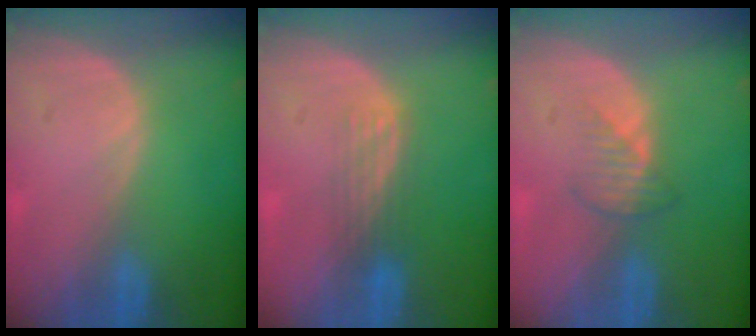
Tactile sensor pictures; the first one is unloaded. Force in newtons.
{"total": 2.9, "press": 2.7, "slide": 1.2}
{"total": 2.5, "press": 2.5, "slide": 0.3}